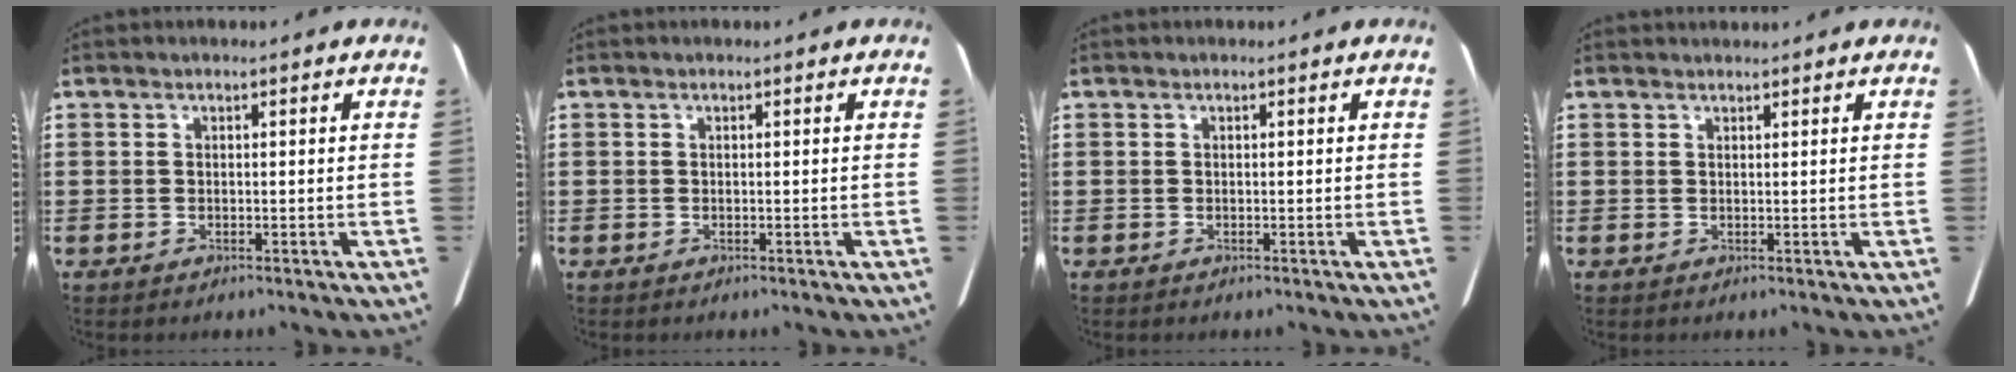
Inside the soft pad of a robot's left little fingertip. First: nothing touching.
{"total": 0.0}
{"total": 0.0}
{"total": 0.8, "force": [0.8, 0.0, 0.0], "torque": [0.007, -0.003, 0.013]}